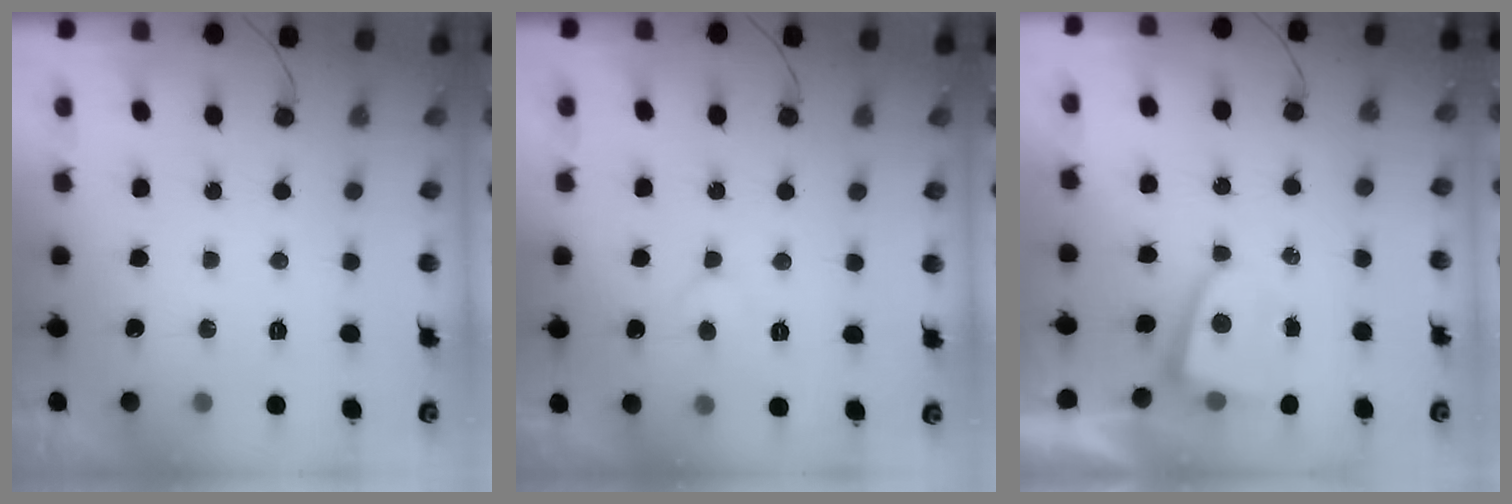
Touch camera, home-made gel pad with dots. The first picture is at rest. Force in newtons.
{"total": 4.3, "press": 4.3, "slide": 0.4}
{"total": 1.8, "press": 1.8, "slide": 0.3}